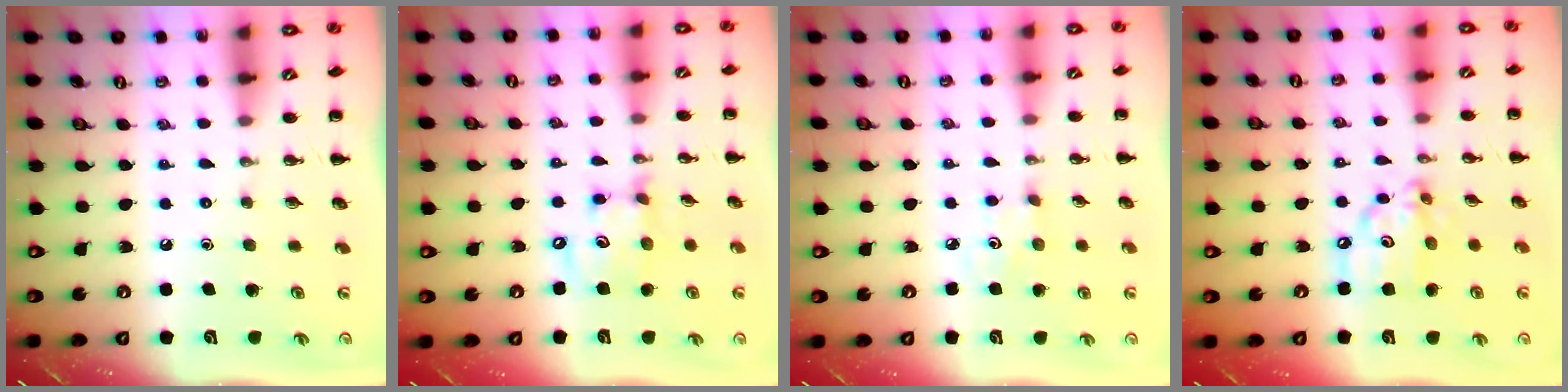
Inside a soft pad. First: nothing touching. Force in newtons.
{"total": 8.8, "press": 8.7, "slide": 1.2}
{"total": 2.7, "press": 2.6, "slide": 0.6}
{"total": 9.8, "press": 9.7, "slide": 1.4}